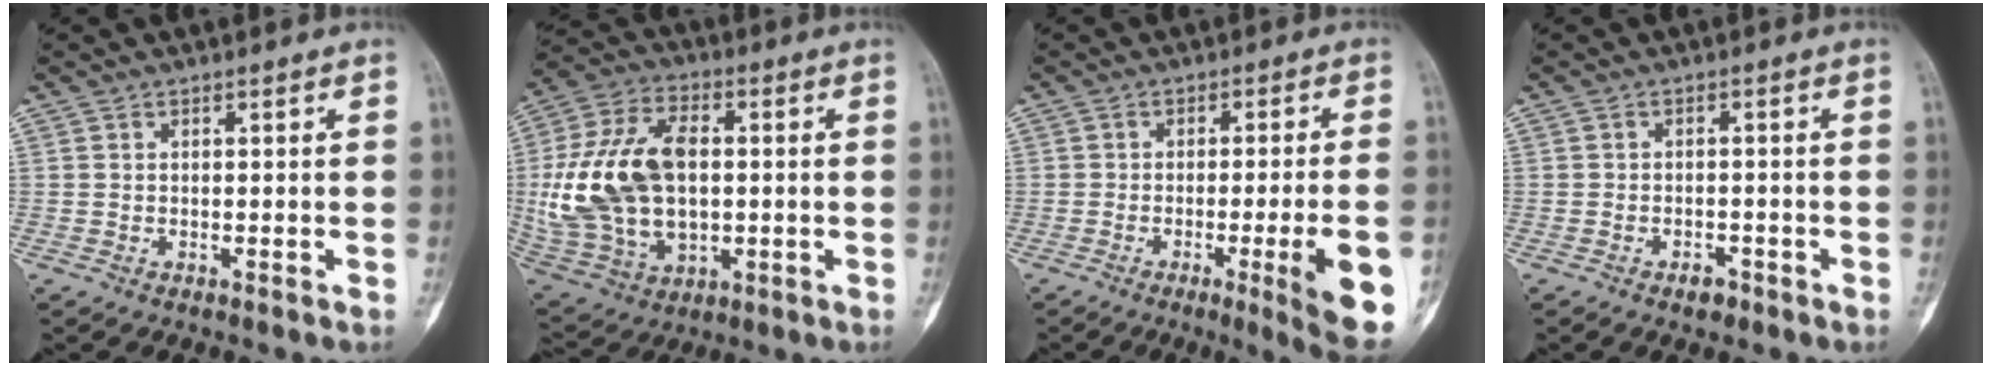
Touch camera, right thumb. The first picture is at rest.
{"total": 21.9, "force": [0.8, 13.4, 17.2], "torque": [-0.342, 0.003, 0.024]}
{"total": 12.0, "force": [-4.0, 1.2, 11.3], "torque": [-0.143, -0.004, -0.051]}
{"total": 2.2, "force": [-1.4, 1.3, 0.9], "torque": [-0.013, 0.007, -0.019]}